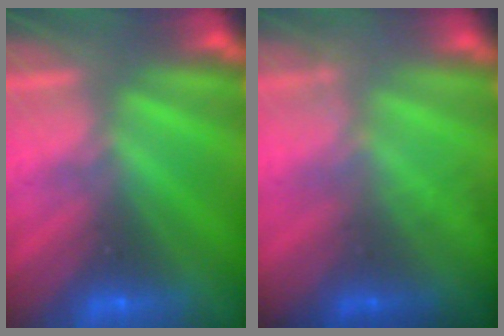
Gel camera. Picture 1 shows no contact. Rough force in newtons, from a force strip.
{"total": 1.7}